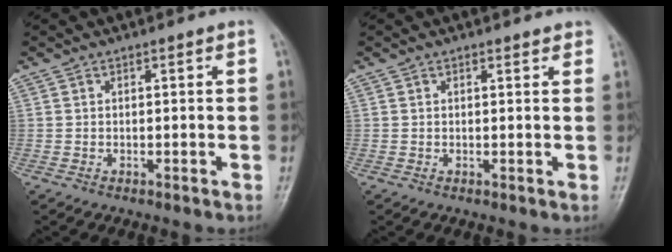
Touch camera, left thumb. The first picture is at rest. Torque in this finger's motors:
{"motor_torque": [-0.05, -0.03, -0.03, -0.01, 0.00]}